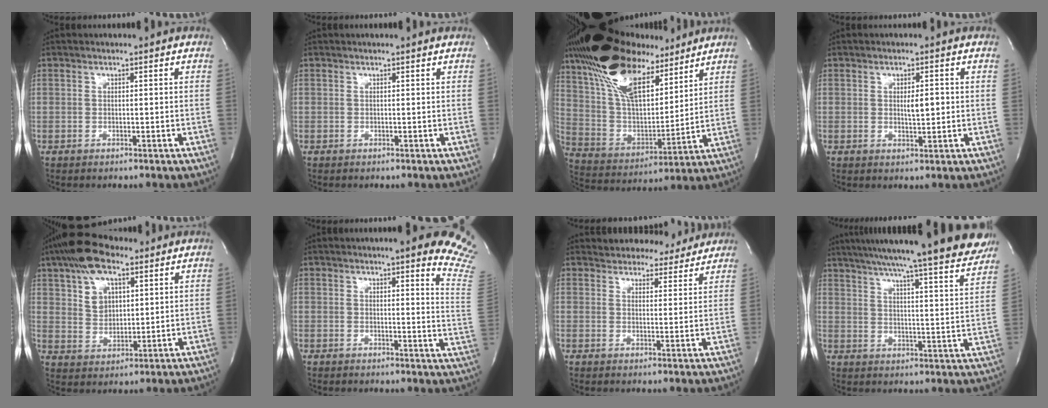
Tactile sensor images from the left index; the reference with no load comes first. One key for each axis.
{"total": 0.7, "fx": 0.7, "fy": 0.0, "fz": 0.2, "tx": -0.011, "ty": 0.000, "tz": 0.004}
{"total": 23.9, "fx": 15.6, "fy": 9.9, "fz": 15.2, "tx": -0.316, "ty": 0.037, "tz": 0.274}
{"total": 2.8, "fx": 0.0, "fy": 0.9, "fz": 2.6, "tx": -0.043, "ty": -0.006, "tz": 0.001}
{"total": 10.7, "fx": 6.4, "fy": 5.2, "fz": 6.8, "tx": -0.130, "ty": 0.021, "tz": 0.120}
{"total": 15.8, "fx": 12.9, "fy": 1.4, "fz": 9.1, "tx": -0.096, "ty": -0.067, "tz": 0.118}
{"total": 8.9, "fx": 8.3, "fy": 3.0, "fz": 1.1, "tx": 0.002, "ty": 0.002, "tz": 0.096}
{"total": 24.2, "fx": 21.2, "fy": 1.2, "fz": 11.7, "tx": -0.178, "ty": -0.035, "tz": 0.269}